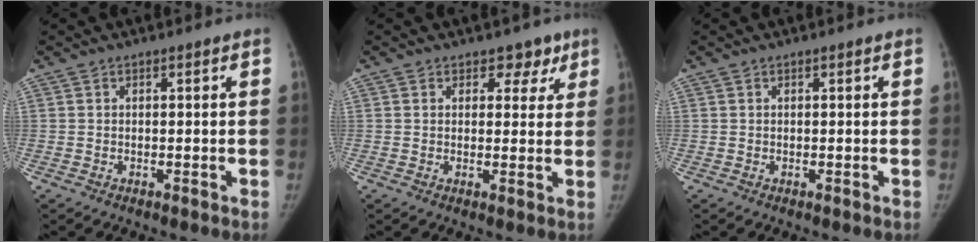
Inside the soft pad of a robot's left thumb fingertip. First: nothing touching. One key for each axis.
{"total": 4.0, "fx": 2.6, "fy": 2.8, "fz": 1.2, "tx": 0.018, "ty": -0.010, "tz": 0.031}
{"total": 0.0}